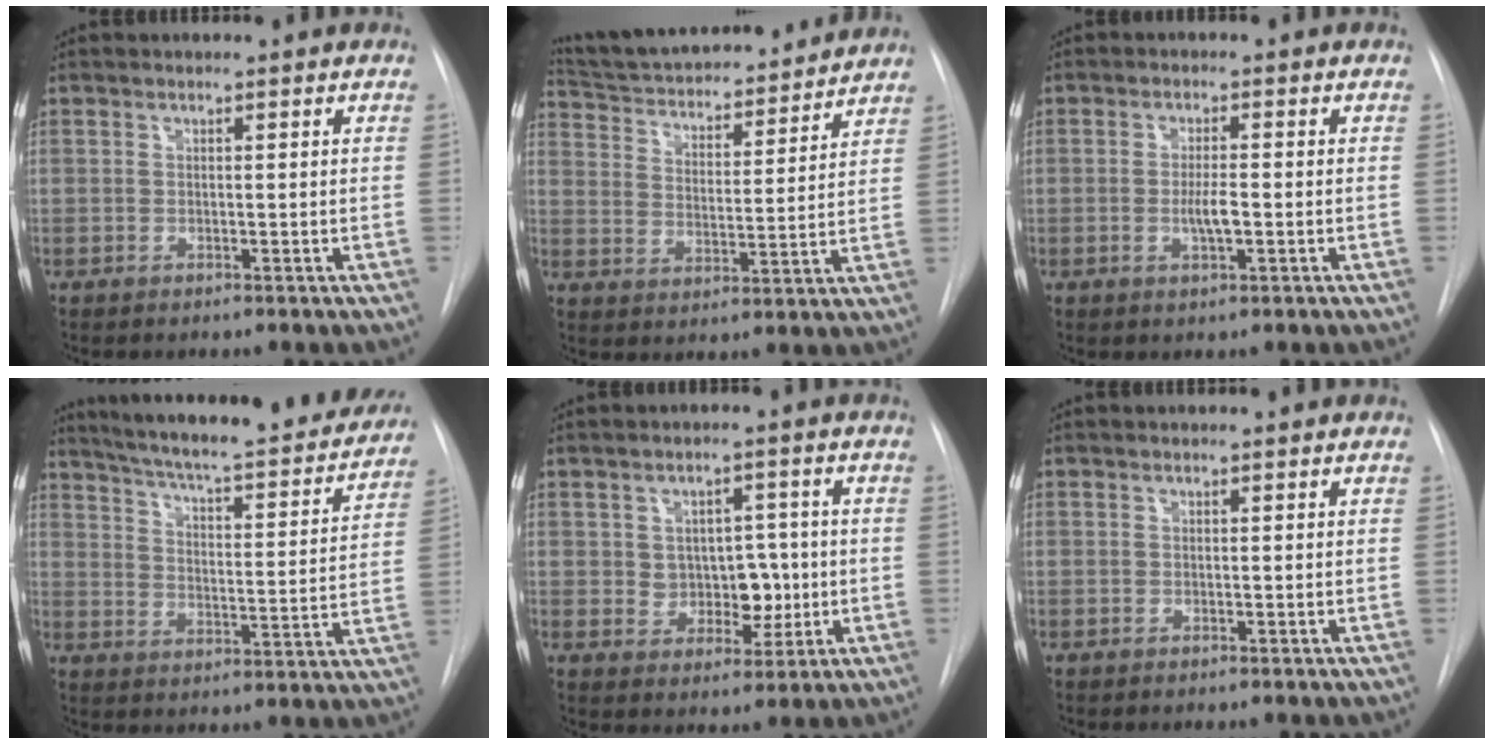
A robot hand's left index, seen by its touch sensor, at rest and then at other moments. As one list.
[{"total": 19.8, "force": [18.2, 4.1, 6.8], "torque": [-0.114, 0.007, 0.265]}, {"total": 3.2, "force": [-1.4, 0.6, 2.8], "torque": [-0.055, -0.007, -0.021]}, {"total": 25.7, "force": [22.8, 3.9, 11.3], "torque": [-0.179, -0.049, 0.294]}, {"total": 6.1, "force": [-0.7, 4.8, 3.7], "torque": [-0.040, 0.011, 0.004]}, {"total": 0.0}]